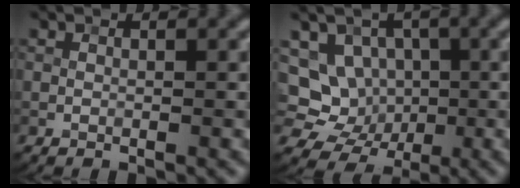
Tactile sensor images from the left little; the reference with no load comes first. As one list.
[{"total": 7.5, "force": [-0.8, 6.9, 2.9], "torque": [-0.037, 0.019, -0.040]}]